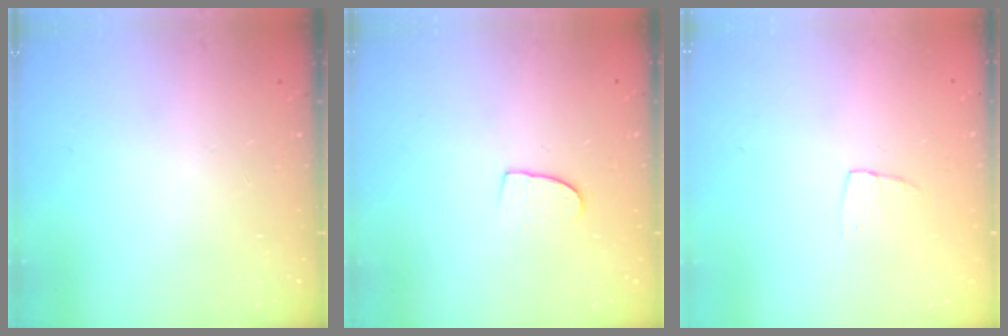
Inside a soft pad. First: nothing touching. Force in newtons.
{"total": 6.1, "press": 6.1, "slide": 0.4}
{"total": 3.3, "press": 3.3, "slide": 0.2}